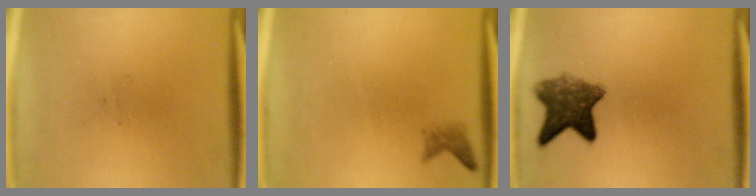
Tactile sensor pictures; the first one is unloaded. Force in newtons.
{"total": 1.3}
{"total": 7.3}